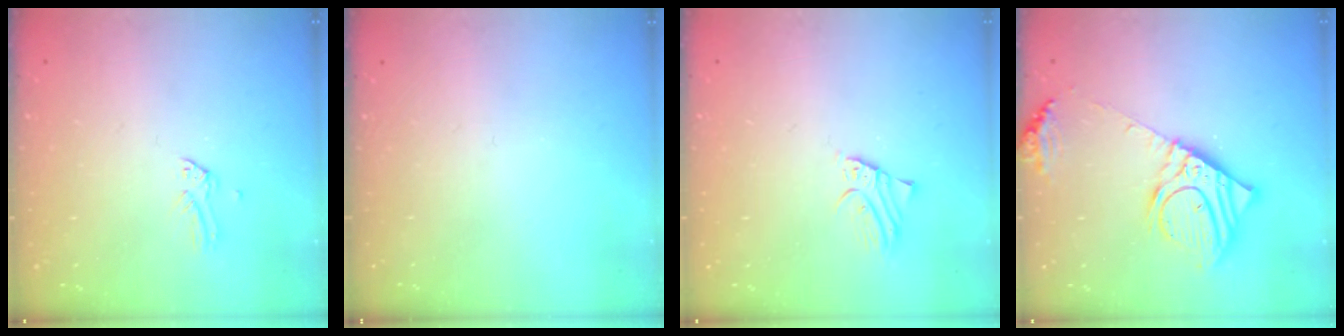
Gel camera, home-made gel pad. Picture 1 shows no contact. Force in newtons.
{"total": 0.0}
{"total": 1.9, "press": 1.9, "slide": 0.1}
{"total": 15.9, "press": 15.6, "slide": 3.1}